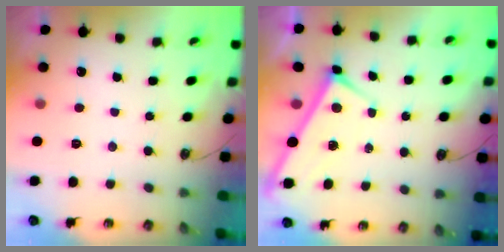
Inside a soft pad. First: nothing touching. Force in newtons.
{"total": 3.2, "press": 3.2, "slide": 0.3}